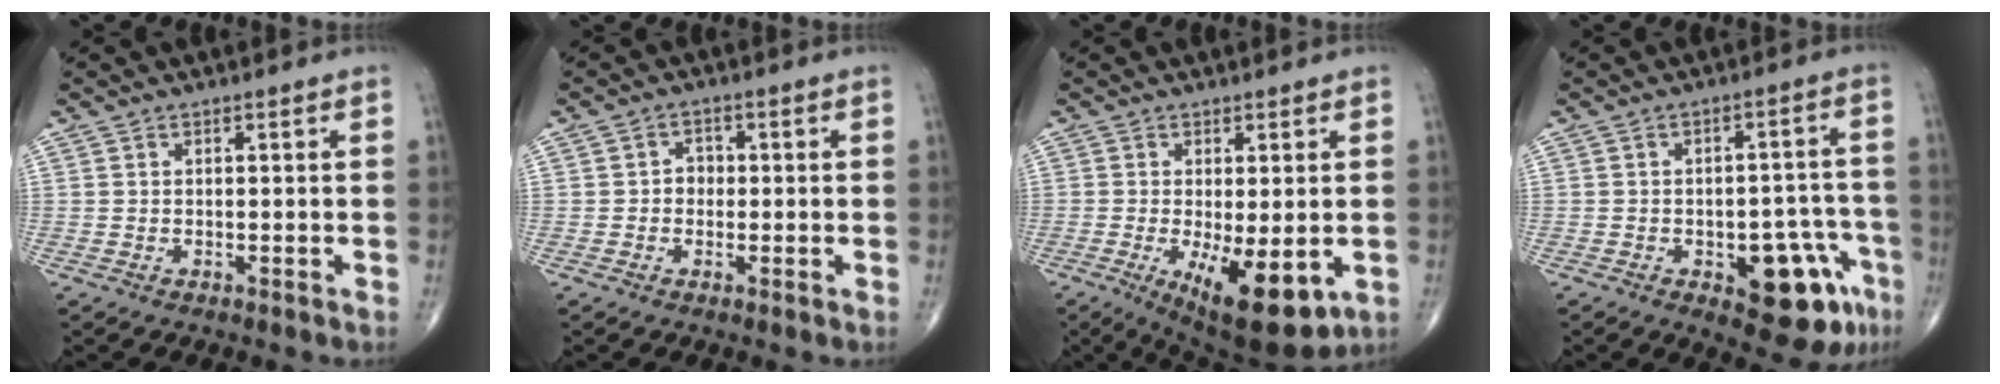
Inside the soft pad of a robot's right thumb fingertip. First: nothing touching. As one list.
[{"total": 2.4, "force": [-0.2, 2.1, 1.2], "torque": [0.001, 0.008, -0.010]}, {"total": 12.4, "force": [-3.6, 4.6, 11.0], "torque": [-0.161, -0.024, -0.038]}, {"total": 13.6, "force": [-6.0, 6.2, 10.5], "torque": [-0.092, 0.041, -0.066]}]